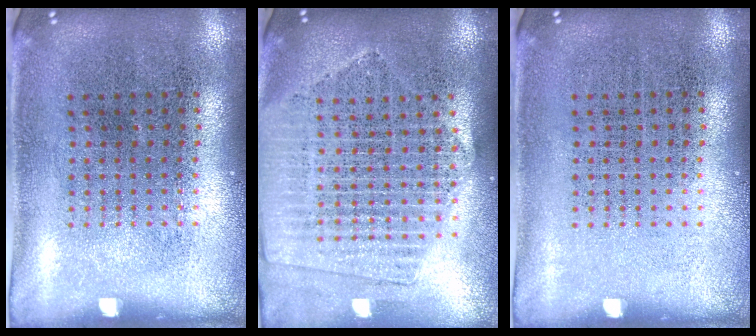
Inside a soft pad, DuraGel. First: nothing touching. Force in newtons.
{"total": 2.1, "press": 1.9, "slide": 0.8}
{"total": 0.0}